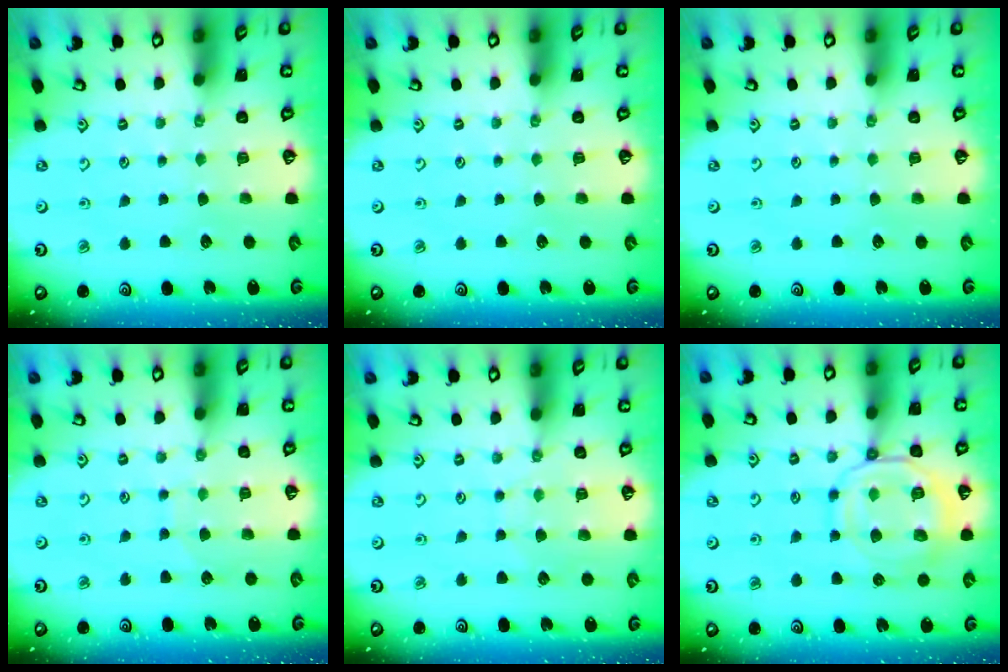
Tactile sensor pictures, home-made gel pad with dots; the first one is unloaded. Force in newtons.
{"total": 0.0}
{"total": 0.0}
{"total": 6.8, "press": 6.8, "slide": 0.5}
{"total": 6.6, "press": 6.6, "slide": 0.6}
{"total": 13.0, "press": 13.0, "slide": 1.4}